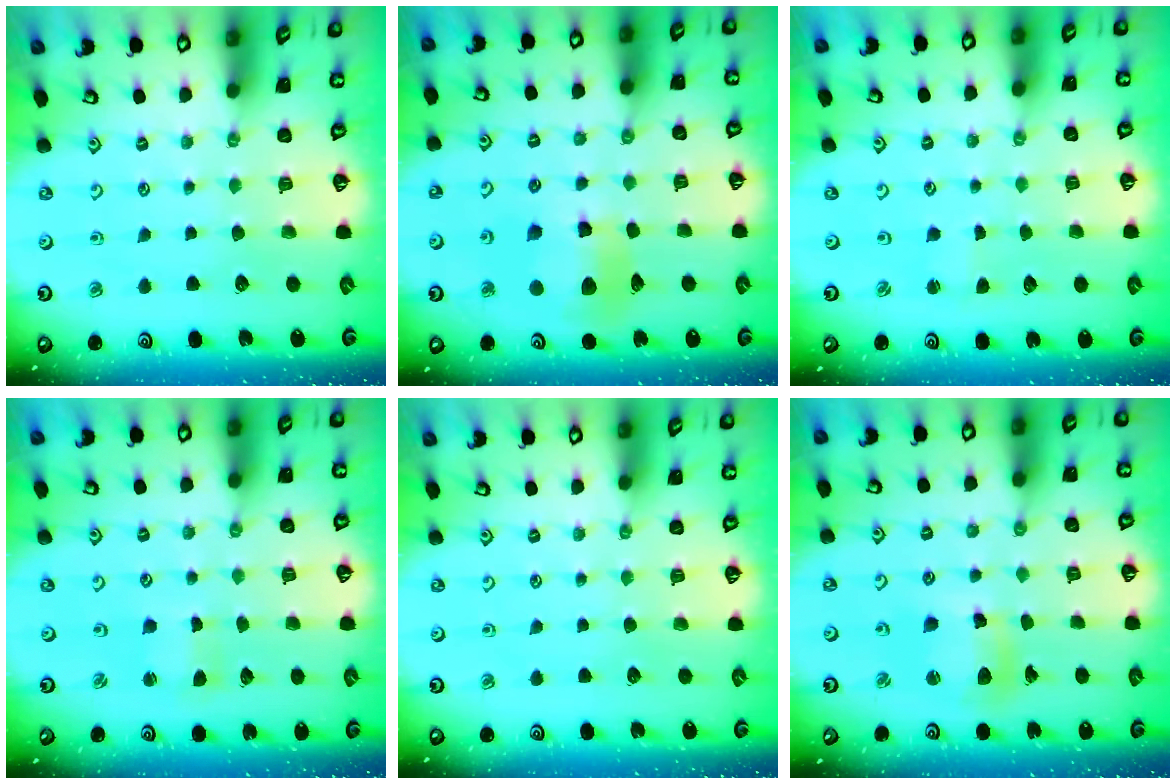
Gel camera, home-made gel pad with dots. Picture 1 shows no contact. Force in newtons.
{"total": 11.2, "press": 11.1, "slide": 1.2}
{"total": 1.5, "press": 1.5, "slide": 0.2}
{"total": 1.4, "press": 1.4, "slide": 0.2}
{"total": 0.0}
{"total": 11.2, "press": 11.2, "slide": 1.4}